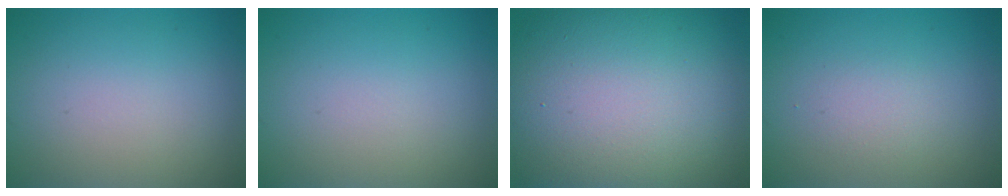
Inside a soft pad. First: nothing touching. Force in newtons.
{"total": 0.0}
{"total": 17.7, "press": 17.7, "slide": 1.2}
{"total": 1.4, "press": 1.4, "slide": 0.1}